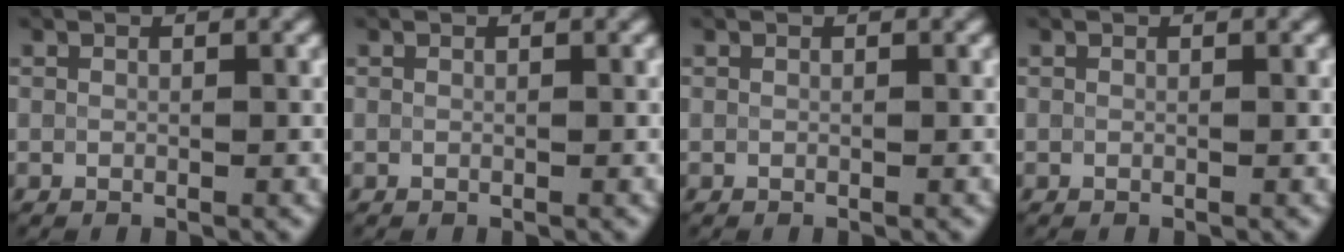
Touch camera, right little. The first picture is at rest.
{"total": 0.0}
{"total": 0.0}
{"total": 0.0}